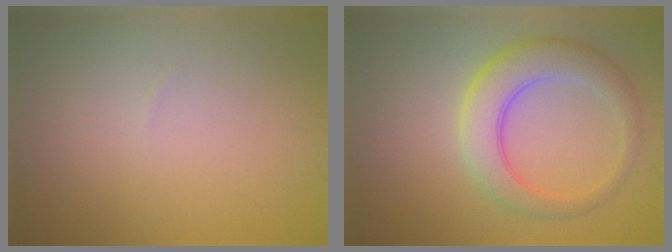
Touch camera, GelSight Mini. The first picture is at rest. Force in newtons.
{"total": 5.4, "press": 5.4, "slide": 0.1}